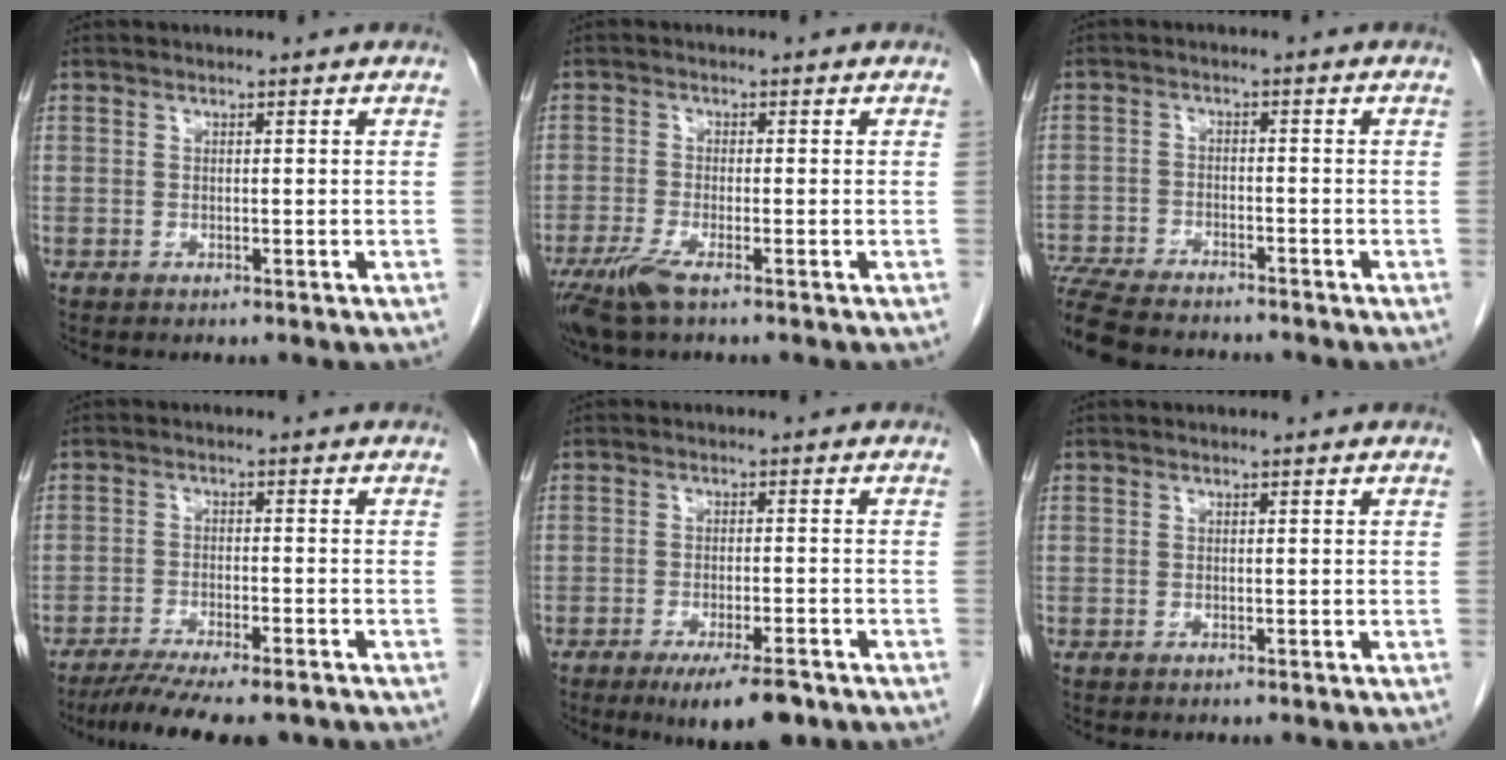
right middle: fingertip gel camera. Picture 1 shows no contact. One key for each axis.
{"total": 4.7, "fx": -3.1, "fy": 0.6, "fz": 3.5, "tx": -0.077, "ty": -0.015, "tz": -0.061}
{"total": 13.9, "fx": -12.1, "fy": 3.4, "fz": 6.0, "tx": -0.143, "ty": -0.019, "tz": -0.189}
{"total": 11.4, "fx": -9.4, "fy": 1.9, "fz": 6.1, "tx": -0.089, "ty": -0.013, "tz": -0.140}
{"total": 7.8, "fx": -5.4, "fy": 1.5, "fz": 5.4, "tx": -0.080, "ty": -0.012, "tz": -0.080}
{"total": 0.0}